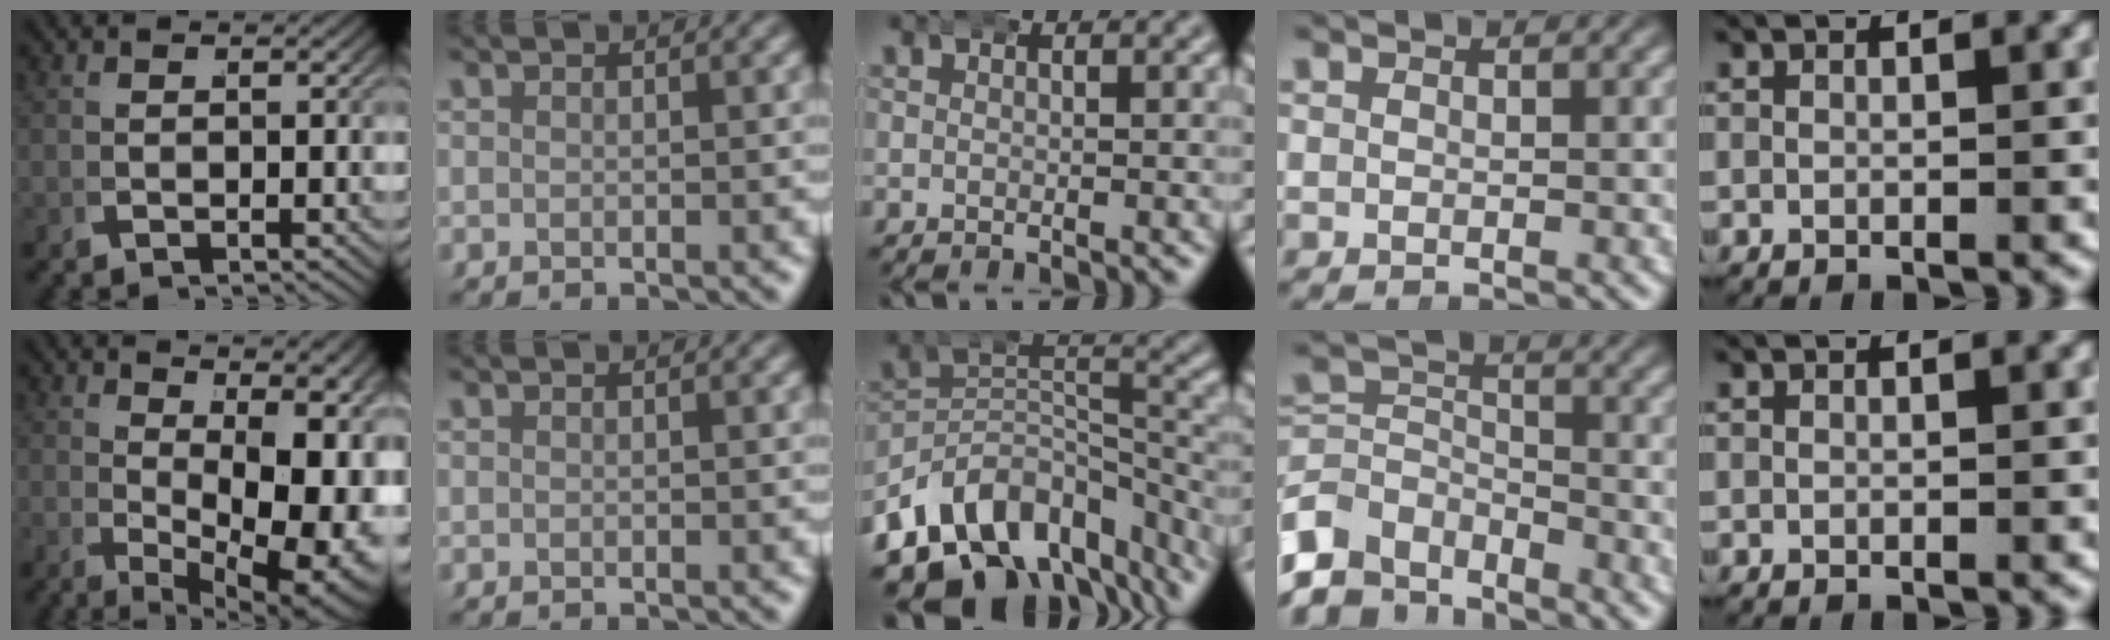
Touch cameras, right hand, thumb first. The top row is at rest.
{"thumb": {"total": 11.2, "force": [0.7, 5.4, 9.8], "torque": [-0.145, -0.033, 0.037]}, "middle": {"total": 15.5, "force": [-9.4, 9.7, 7.6], "torque": [-0.126, -0.036, -0.141]}, "ring": {"total": 7.3, "force": [-4.2, 5.0, 3.2], "torque": [-0.081, -0.045, -0.058]}}